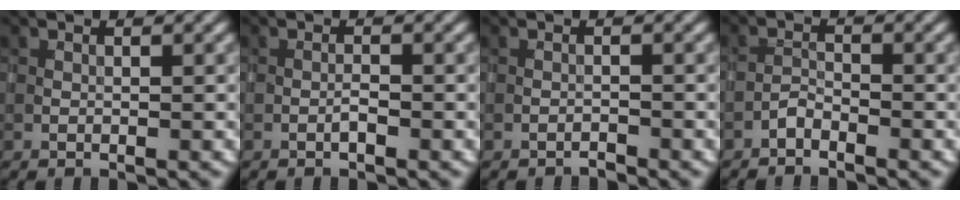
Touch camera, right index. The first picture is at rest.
{"total": 0.6, "force": [-0.3, 0.1, 0.5], "torque": [-0.010, 0.003, -0.008]}
{"total": 0.7, "force": [-0.7, 0.0, 0.0], "torque": [0.001, 0.005, -0.015]}
{"total": 1.2, "force": [-1.1, 0.4, 0.4], "torque": [-0.007, 0.007, -0.025]}